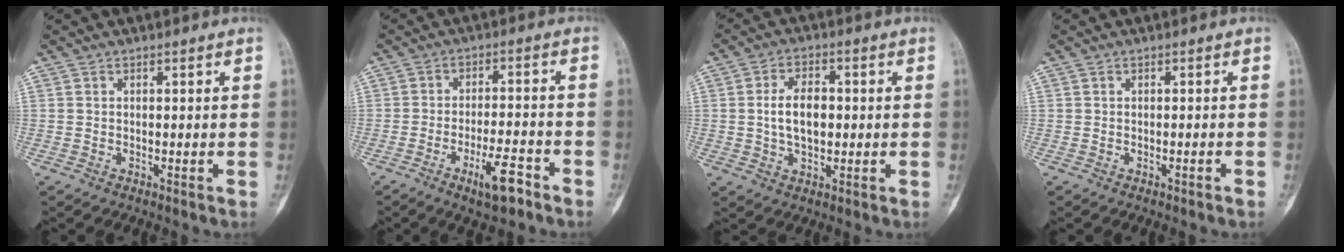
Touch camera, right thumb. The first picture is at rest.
{"total": 7.4, "force": [-4.4, 2.1, 5.6], "torque": [-0.092, 0.025, -0.069]}
{"total": 7.4, "force": [0.2, 4.5, 5.9], "torque": [-0.096, 0.010, 0.002]}
{"total": 0.7, "force": [-0.4, 0.0, 0.5], "torque": [-0.017, 0.006, -0.002]}